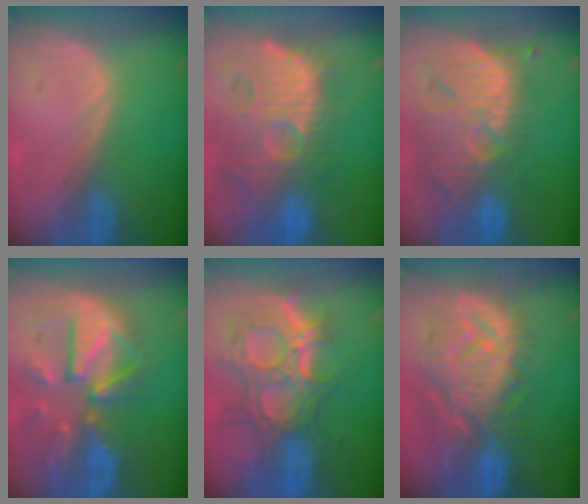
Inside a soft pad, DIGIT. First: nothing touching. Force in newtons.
{"total": 14.4, "press": 12.6, "slide": 7.0}
{"total": 13.6, "press": 11.6, "slide": 7.2}
{"total": 12.1, "press": 10.5, "slide": 6.0}
{"total": 12.1, "press": 10.8, "slide": 5.5}
{"total": 12.4, "press": 11.1, "slide": 5.5}